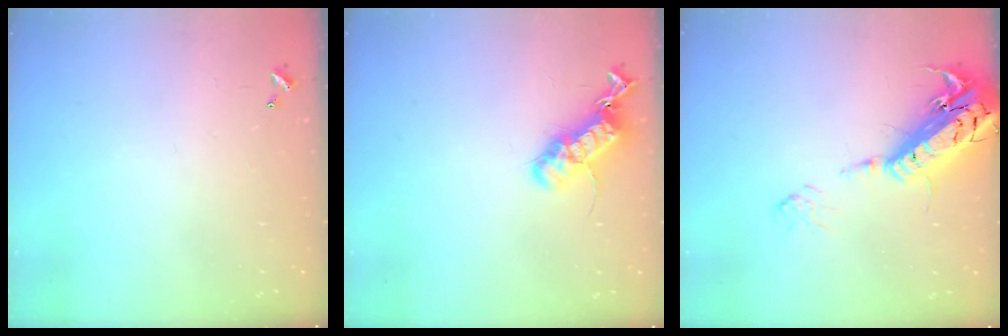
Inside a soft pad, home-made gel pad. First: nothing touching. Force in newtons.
{"total": 16.8, "press": 16.7, "slide": 0.8}
{"total": 22.4, "press": 22.0, "slide": 4.3}